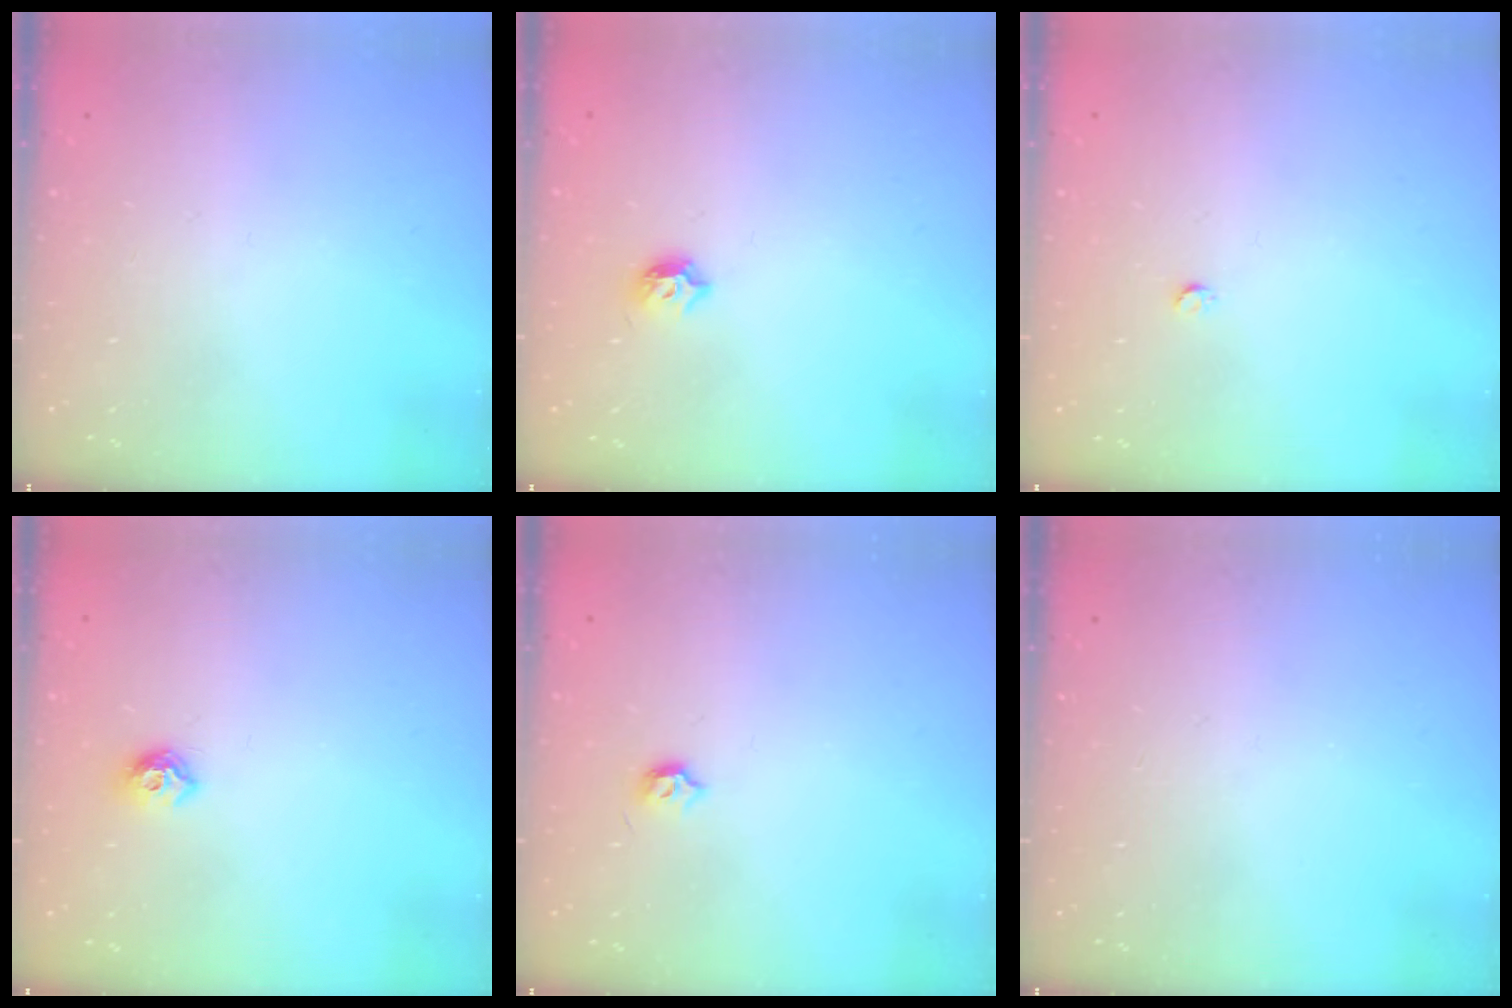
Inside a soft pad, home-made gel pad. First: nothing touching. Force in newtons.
{"total": 4.4, "press": 4.3, "slide": 0.9}
{"total": 2.4, "press": 2.4, "slide": 0.3}
{"total": 7.3, "press": 7.2, "slide": 0.9}
{"total": 3.9, "press": 3.9, "slide": 0.6}
{"total": 0.0}